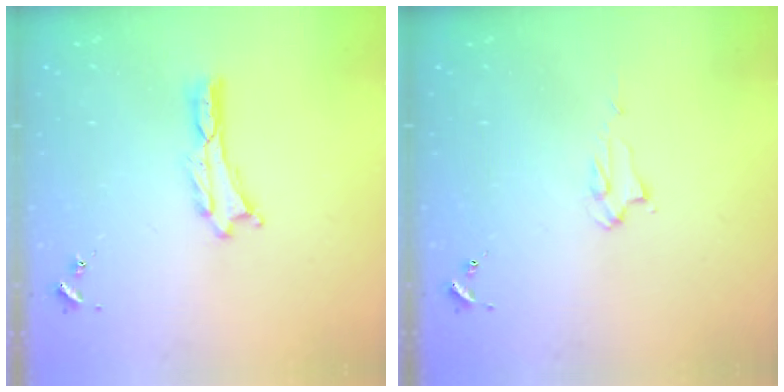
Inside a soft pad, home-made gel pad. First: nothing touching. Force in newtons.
{"total": 2.2, "press": 2.2, "slide": 0.2}